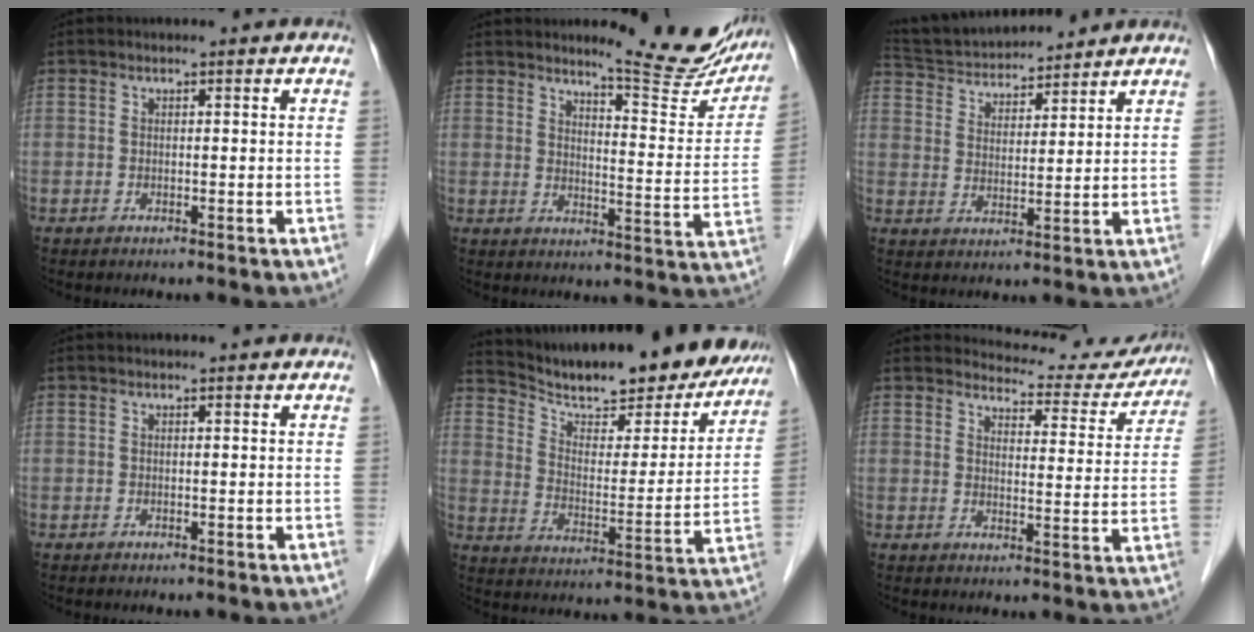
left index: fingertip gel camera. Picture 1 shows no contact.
{"total": 13.1, "force": [11.9, 1.8, 5.0], "torque": [-0.054, -0.042, 0.140]}
{"total": 13.1, "force": [12.3, 2.4, 3.8], "torque": [-0.073, 0.029, 0.215]}
{"total": 0.0}
{"total": 23.6, "force": [21.3, 5.1, 8.7], "torque": [-0.132, -0.023, 0.295]}
{"total": 12.6, "force": [12.3, 2.8, 0.8], "torque": [0.006, -0.032, 0.130]}